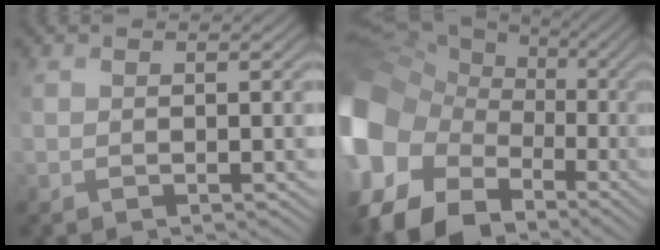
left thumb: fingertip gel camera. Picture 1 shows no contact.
{"total": 18.4, "force": [-4.8, 14.2, 10.7], "torque": [-0.290, -0.013, -0.094]}